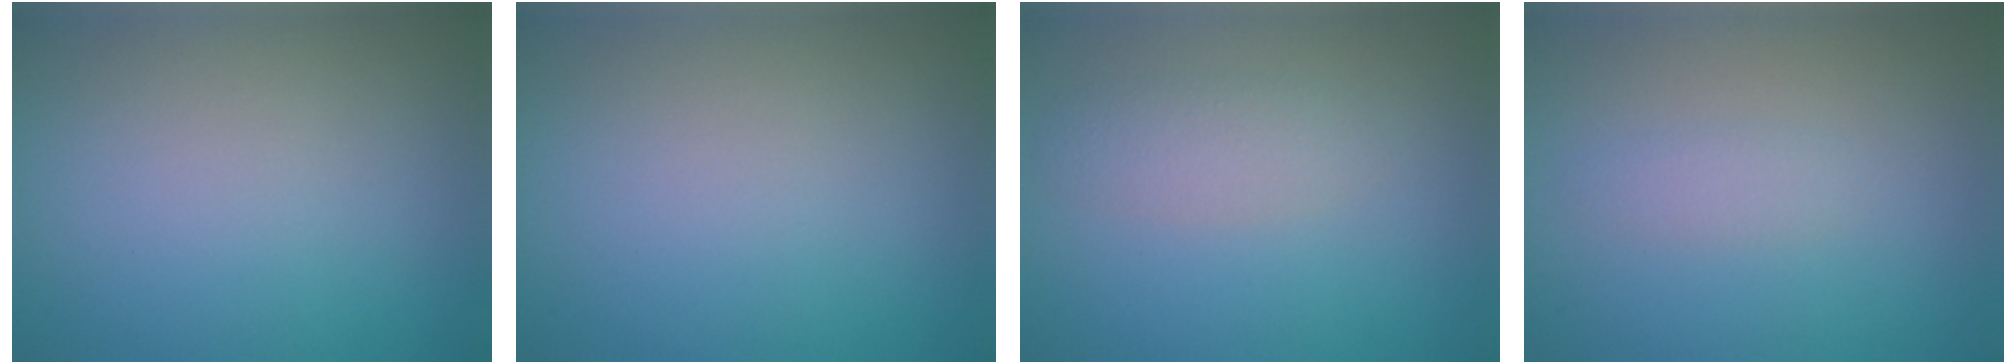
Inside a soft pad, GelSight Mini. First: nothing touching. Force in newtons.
{"total": 0.0}
{"total": 2.1, "press": 2.1, "slide": 0.1}
{"total": 1.1, "press": 1.1, "slide": 0.1}